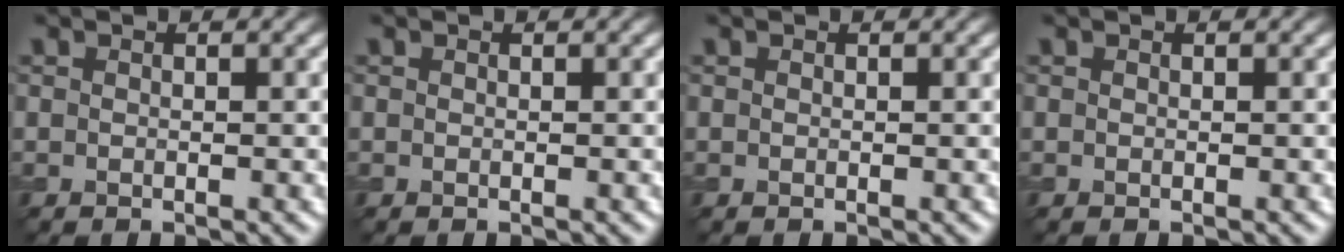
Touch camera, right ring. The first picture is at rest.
{"total": 0.0}
{"total": 0.0}
{"total": 0.0}